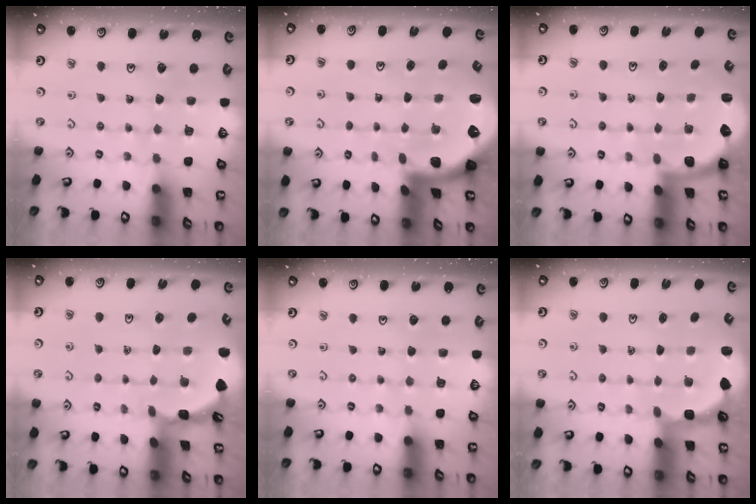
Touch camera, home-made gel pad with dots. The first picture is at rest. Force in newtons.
{"total": 2.8, "press": 2.7, "slide": 0.6}
{"total": 2.3, "press": 2.0, "slide": 1.3}
{"total": 1.6, "press": 1.6, "slide": 0.1}
{"total": 0.0}
{"total": 3.0, "press": 2.6, "slide": 1.5}